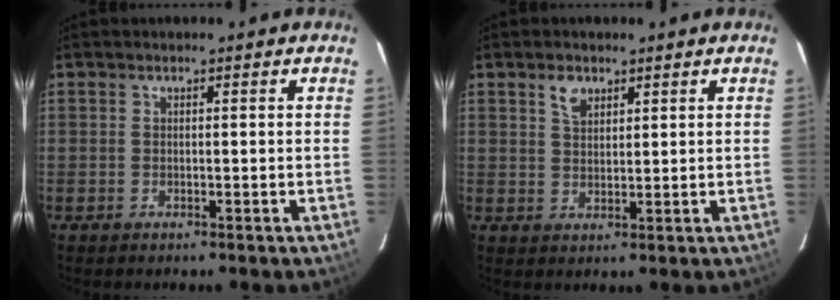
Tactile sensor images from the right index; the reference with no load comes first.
{"total": 3.2, "force": [2.0, 1.8, 1.8], "torque": [-0.031, 0.005, 0.039]}